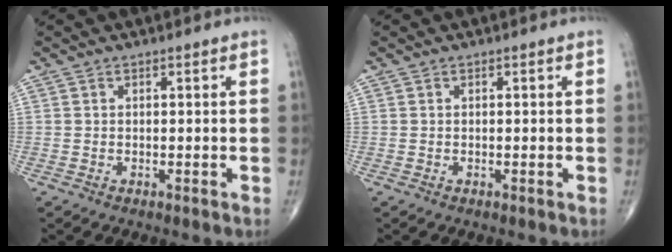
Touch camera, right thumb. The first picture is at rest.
{"total": 0.0}